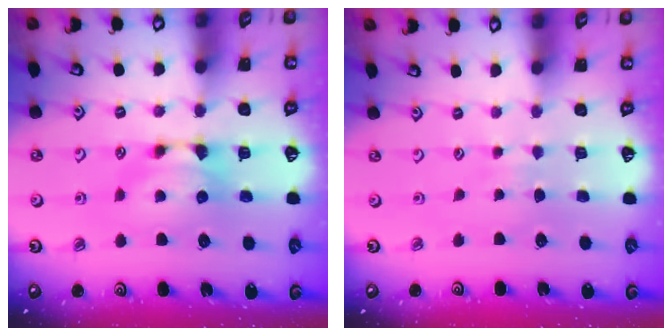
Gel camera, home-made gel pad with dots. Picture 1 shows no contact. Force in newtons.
{"total": 4.3, "press": 4.2, "slide": 0.3}